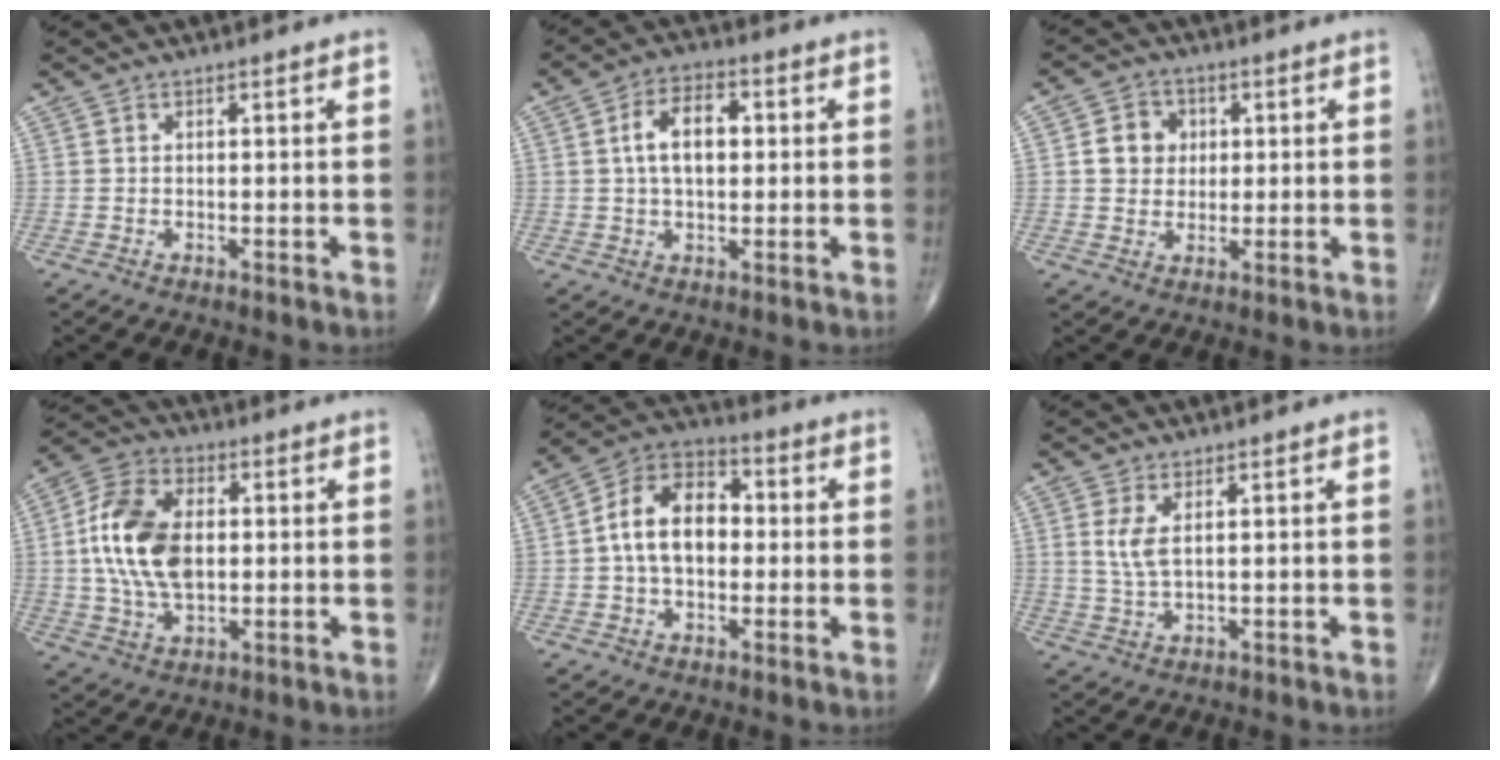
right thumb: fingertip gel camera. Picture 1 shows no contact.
{"total": 8.6, "force": [1.2, 4.9, 6.9], "torque": [-0.112, 0.015, 0.017]}
{"total": 6.2, "force": [1.0, 5.5, 2.7], "torque": [-0.015, 0.001, 0.013]}
{"total": 15.2, "force": [0.9, 9.1, 12.1], "torque": [-0.232, 0.011, 0.016]}
{"total": 12.5, "force": [0.2, 8.2, 9.4], "torque": [-0.150, 0.031, -0.007]}
{"total": 4.0, "force": [1.3, 1.3, 3.5], "torque": [-0.082, -0.009, 0.033]}